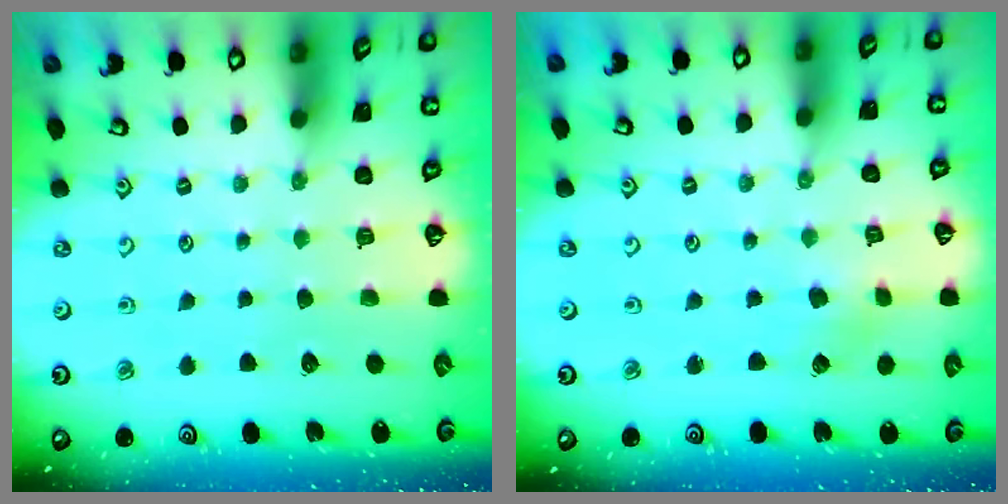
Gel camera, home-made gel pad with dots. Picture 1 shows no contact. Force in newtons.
{"total": 2.0, "press": 2.0, "slide": 0.3}